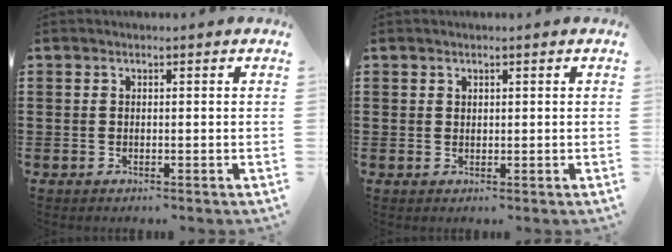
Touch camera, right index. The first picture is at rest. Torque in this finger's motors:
{"motor_torque": [-0.21, 0.72, -0.08, -0.01]}